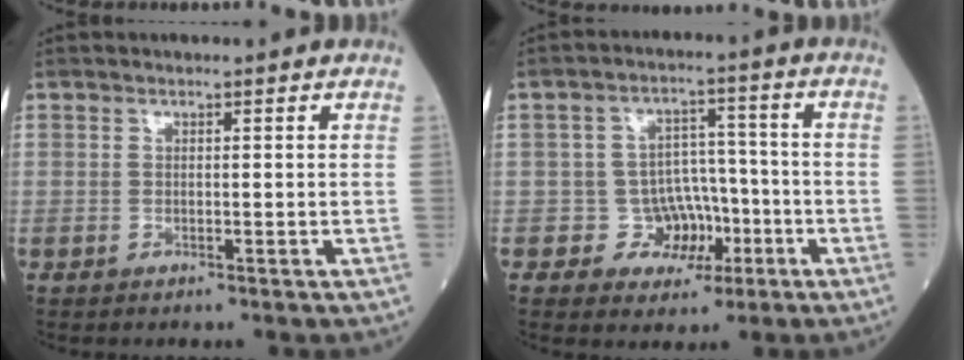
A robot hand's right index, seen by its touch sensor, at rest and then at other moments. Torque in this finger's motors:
{"motor_torque": [0.17, -0.15, 0.04, 0.00]}